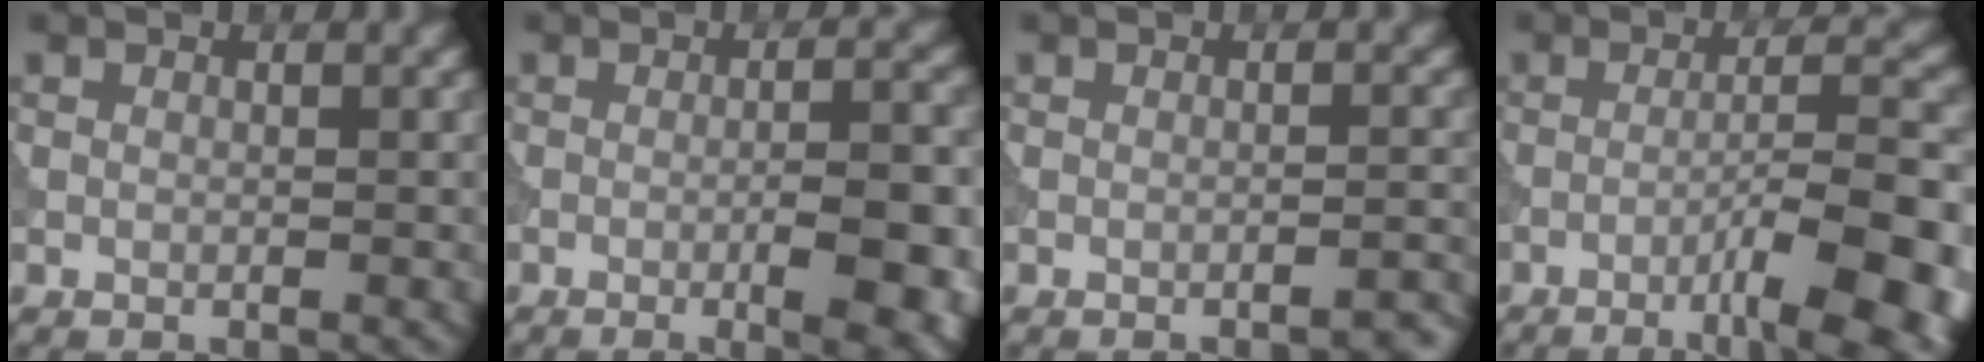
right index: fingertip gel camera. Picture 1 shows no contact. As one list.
[{"total": 8.1, "force": [-2.2, 2.6, 7.4], "torque": [-0.082, 0.005, -0.019]}, {"total": 1.9, "force": [-1.5, 0.4, 1.1], "torque": [-0.004, 0.007, -0.022]}, {"total": 10.8, "force": [-5.1, 2.6, 9.1], "torque": [-0.116, 0.006, -0.064]}]